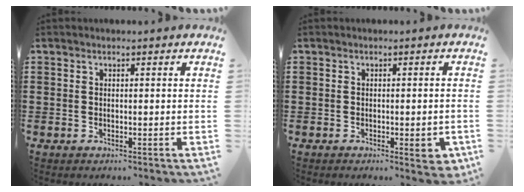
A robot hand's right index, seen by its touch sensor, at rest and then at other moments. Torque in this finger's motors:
{"motor_torque": [0.02, 0.07, -0.13, -0.10]}